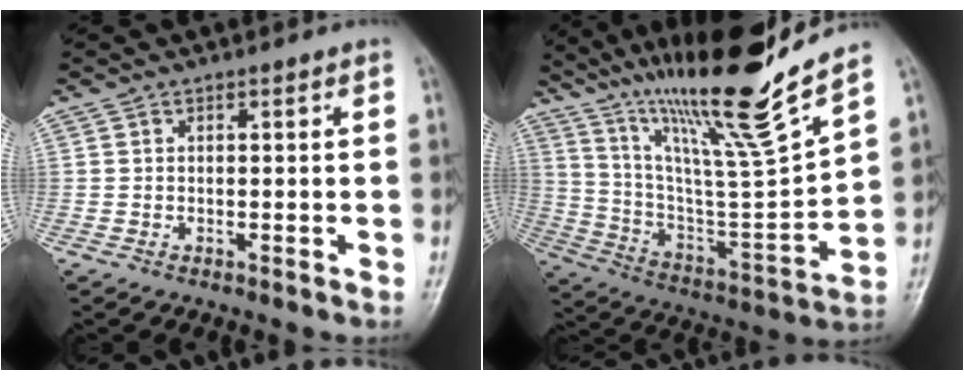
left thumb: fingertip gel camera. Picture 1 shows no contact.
{"total": 24.3, "force": [17.4, 1.4, 16.8], "torque": [-0.259, -0.075, 0.312]}